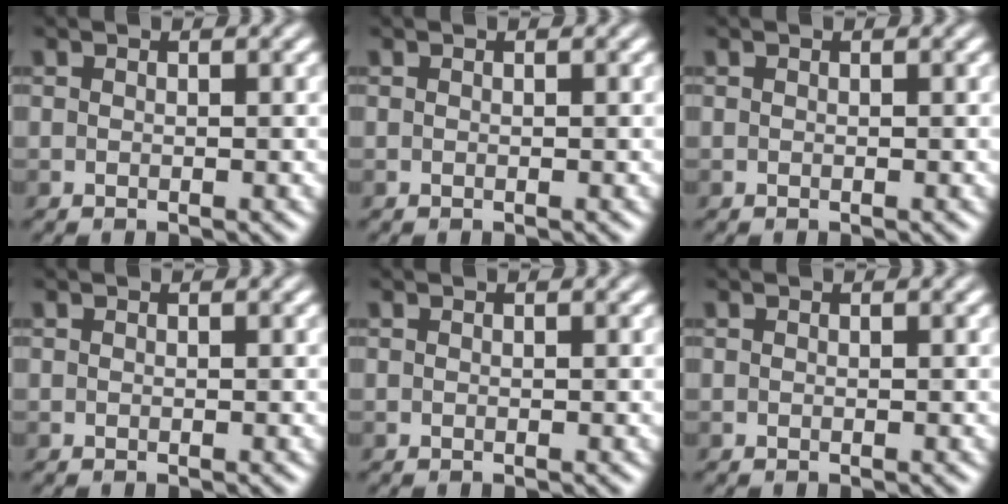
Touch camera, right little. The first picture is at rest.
{"total": 0.0}
{"total": 0.0}
{"total": 0.0}
{"total": 0.0}
{"total": 0.0}